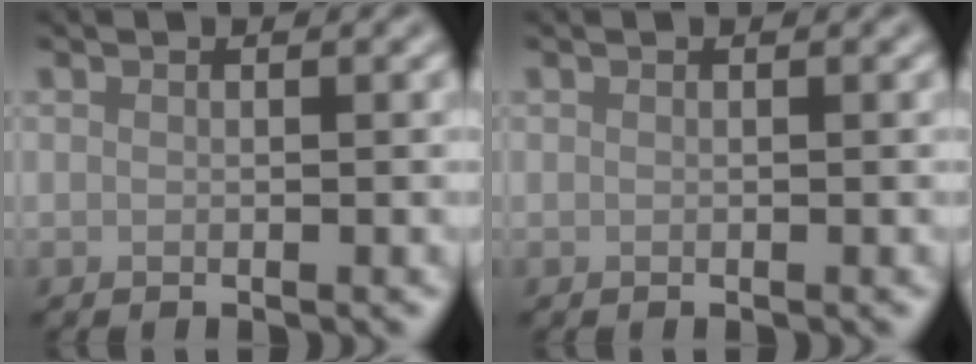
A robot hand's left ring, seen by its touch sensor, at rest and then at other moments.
{"total": 0.0}